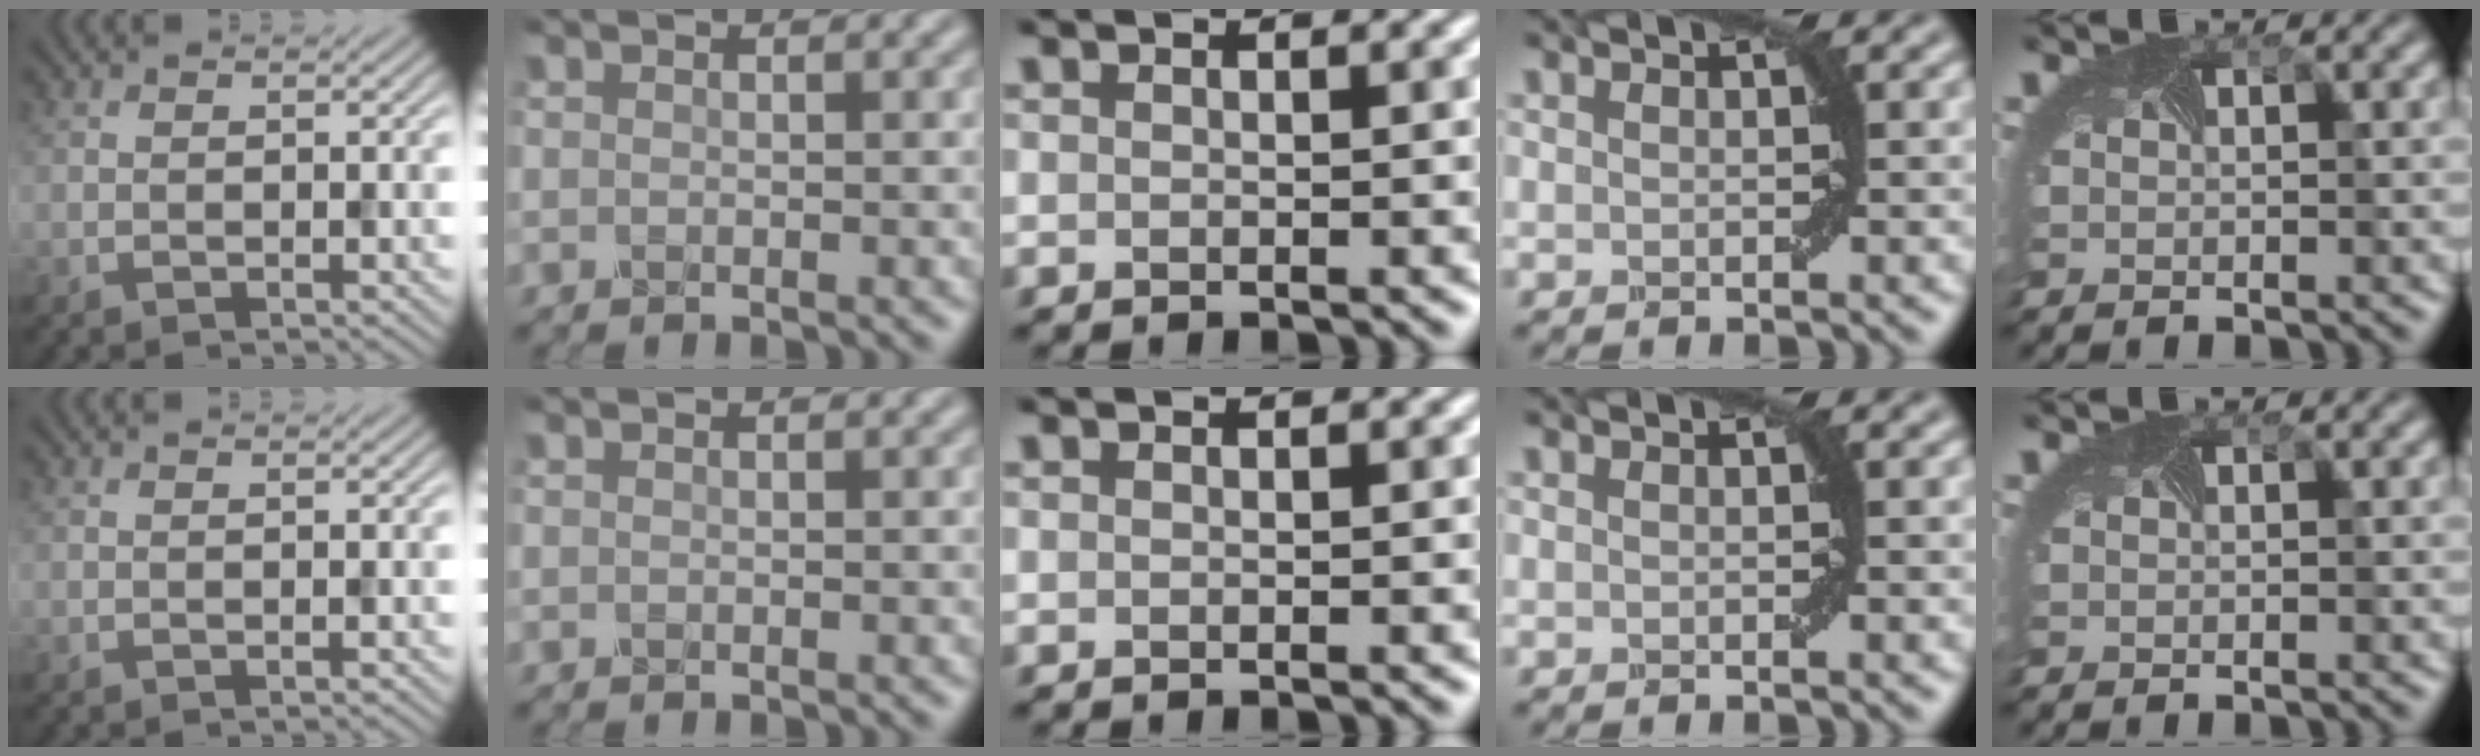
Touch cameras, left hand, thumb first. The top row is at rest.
{}